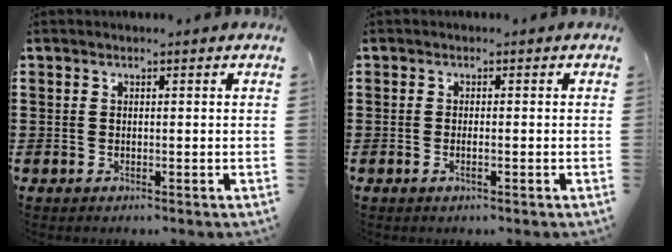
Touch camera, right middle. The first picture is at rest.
{"total": 0.8, "force": [-0.4, 0.1, 0.7], "torque": [-0.013, -0.003, -0.007]}